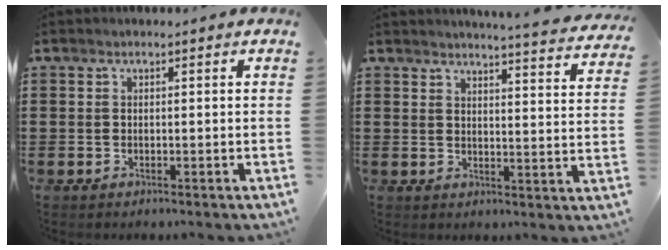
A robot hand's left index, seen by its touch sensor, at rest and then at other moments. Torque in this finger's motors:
{"motor_torque": [1.42, -0.72, 0.24, 0.09]}